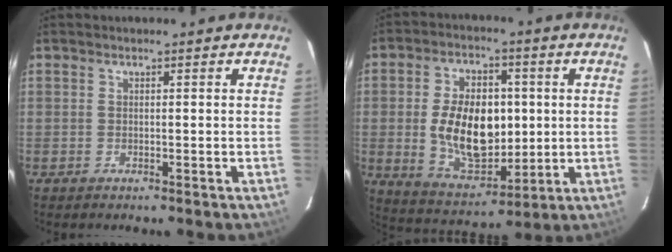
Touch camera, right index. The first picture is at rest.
{"total": 15.8, "force": [0.3, 9.7, 12.4], "torque": [-0.233, 0.009, 0.026]}